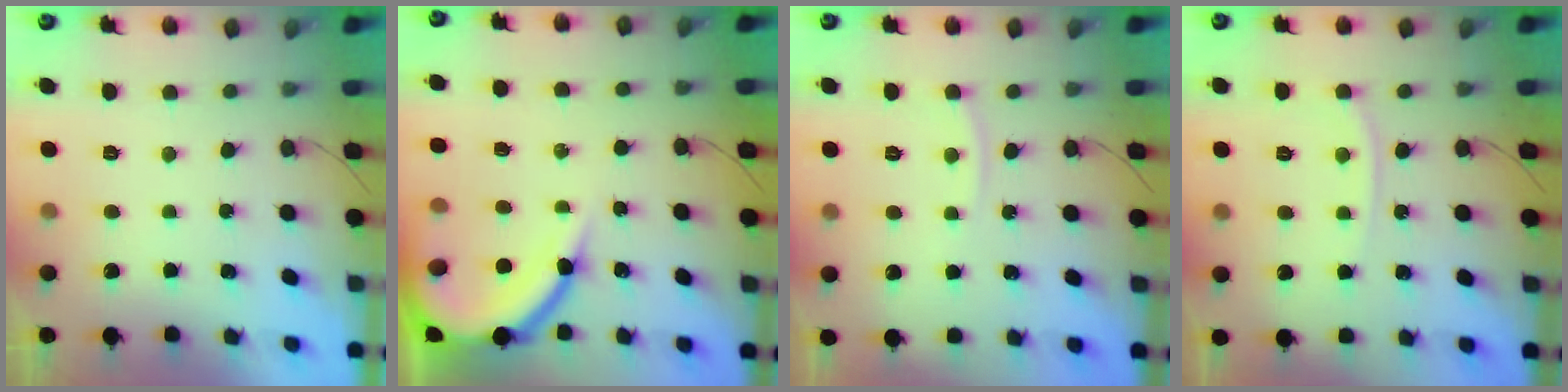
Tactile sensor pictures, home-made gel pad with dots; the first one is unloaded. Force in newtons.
{"total": 11.5, "press": 11.4, "slide": 1.0}
{"total": 4.3, "press": 4.3, "slide": 0.5}
{"total": 5.5, "press": 5.5, "slide": 0.8}